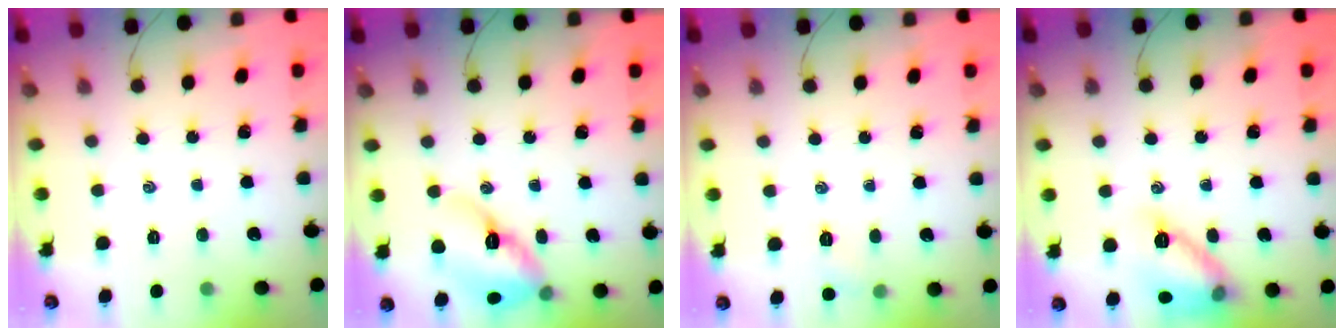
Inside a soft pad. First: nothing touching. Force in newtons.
{"total": 14.4, "press": 14.1, "slide": 3.1}
{"total": 4.7, "press": 4.5, "slide": 1.1}
{"total": 12.9, "press": 12.9, "slide": 0.3}